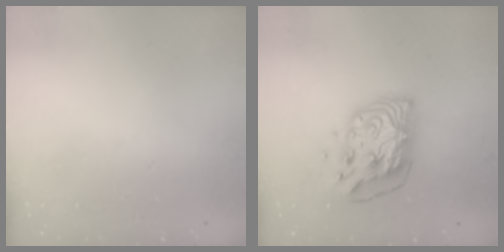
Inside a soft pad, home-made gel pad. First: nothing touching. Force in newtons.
{"total": 10.6, "press": 10.5, "slide": 1.6}